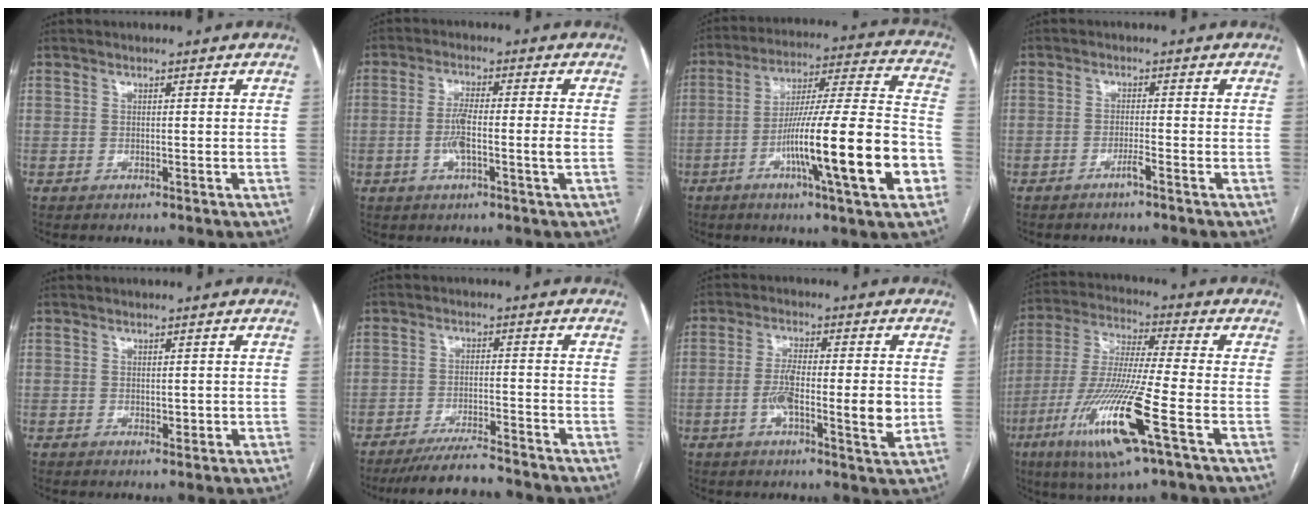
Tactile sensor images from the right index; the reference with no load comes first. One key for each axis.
{"total": 5.8, "fx": -1.2, "fy": 0.2, "fz": 5.7, "tx": -0.115, "ty": 0.005, "tz": -0.021}
{"total": 21.4, "fx": -7.1, "fy": 0.7, "fz": 20.2, "tx": -0.301, "ty": -0.006, "tz": -0.114}
{"total": 1.6, "fx": -1.2, "fy": -0.2, "fz": 1.1, "tx": -0.021, "ty": 0.001, "tz": -0.023}
{"total": 1.7, "fx": -0.1, "fy": 1.1, "fz": 1.3, "tx": -0.016, "ty": 0.000, "tz": 0.003}
{"total": 9.0, "fx": -8.4, "fy": 0.4, "fz": 3.1, "tx": -0.044, "ty": -0.010, "tz": -0.138}
{"total": 9.0, "fx": -1.4, "fy": 1.9, "fz": 8.7, "tx": -0.147, "ty": 0.000, "tz": -0.025}
{"total": 16.9, "fx": -6.8, "fy": 0.4, "fz": 15.4, "tx": -0.324, "ty": -0.027, "tz": -0.128}